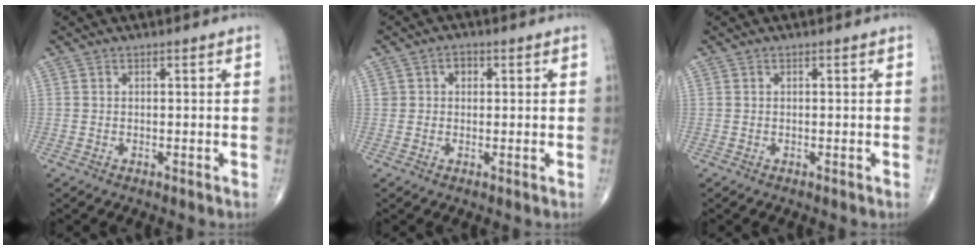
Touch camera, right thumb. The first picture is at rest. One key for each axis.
{"total": 2.6, "fx": 0.7, "fy": 2.2, "fz": 1.2, "tx": -0.002, "ty": 0.002, "tz": 0.008}
{"total": 0.0}